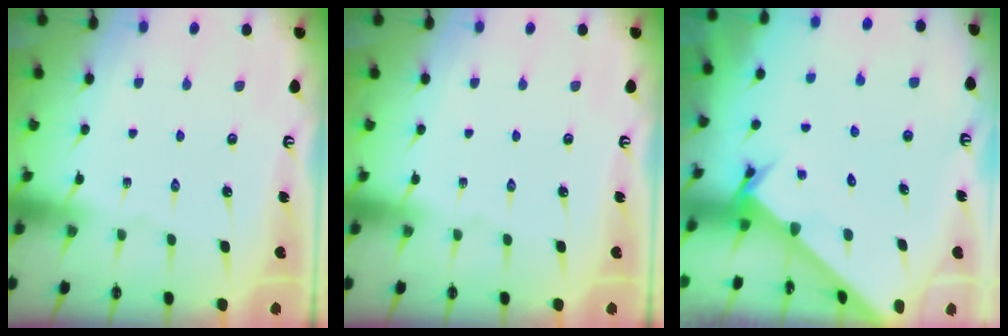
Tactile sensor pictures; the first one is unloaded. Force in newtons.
{"total": 0.0}
{"total": 2.4, "press": 2.4, "slide": 0.1}